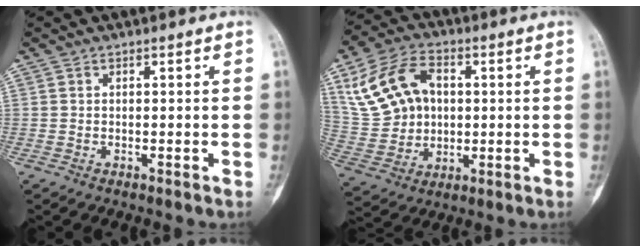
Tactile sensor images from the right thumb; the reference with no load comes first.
{"total": 14.8, "force": [3.6, 11.2, 9.0], "torque": [-0.153, 0.011, 0.074]}